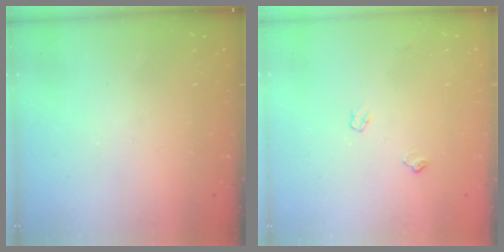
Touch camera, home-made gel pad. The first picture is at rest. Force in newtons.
{"total": 5.3, "press": 5.2, "slide": 0.8}